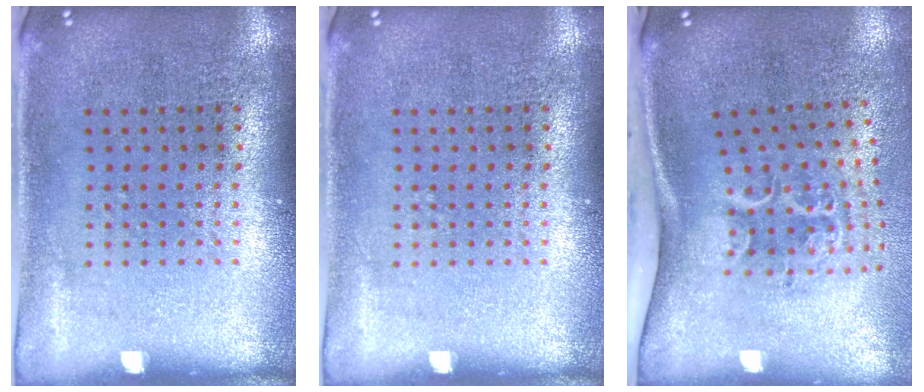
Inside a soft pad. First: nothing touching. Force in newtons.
{"total": 0.0}
{"total": 2.2, "press": 1.3, "slide": 1.8}